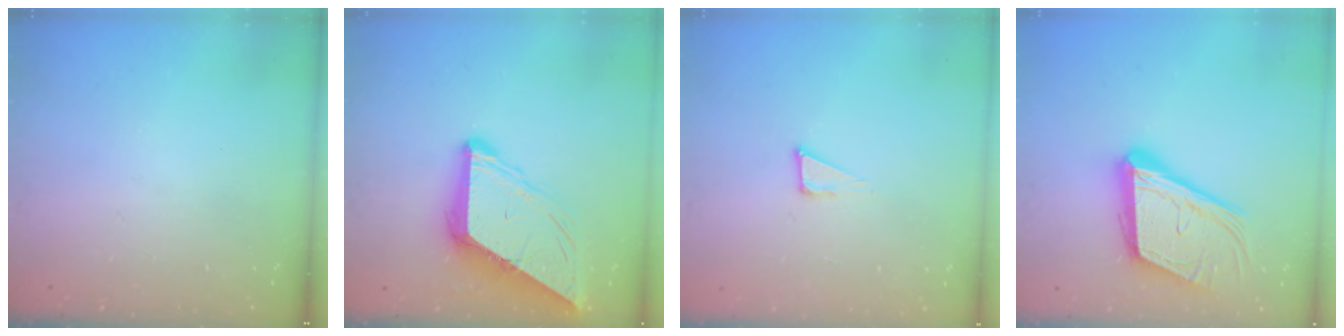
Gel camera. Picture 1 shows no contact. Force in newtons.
{"total": 10.3, "press": 10.3, "slide": 1.1}
{"total": 4.0, "press": 3.9, "slide": 0.8}
{"total": 20.0, "press": 19.6, "slide": 3.9}